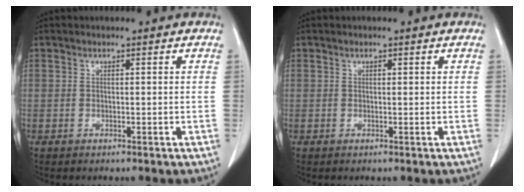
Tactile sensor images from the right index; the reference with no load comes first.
{"total": 0.0}